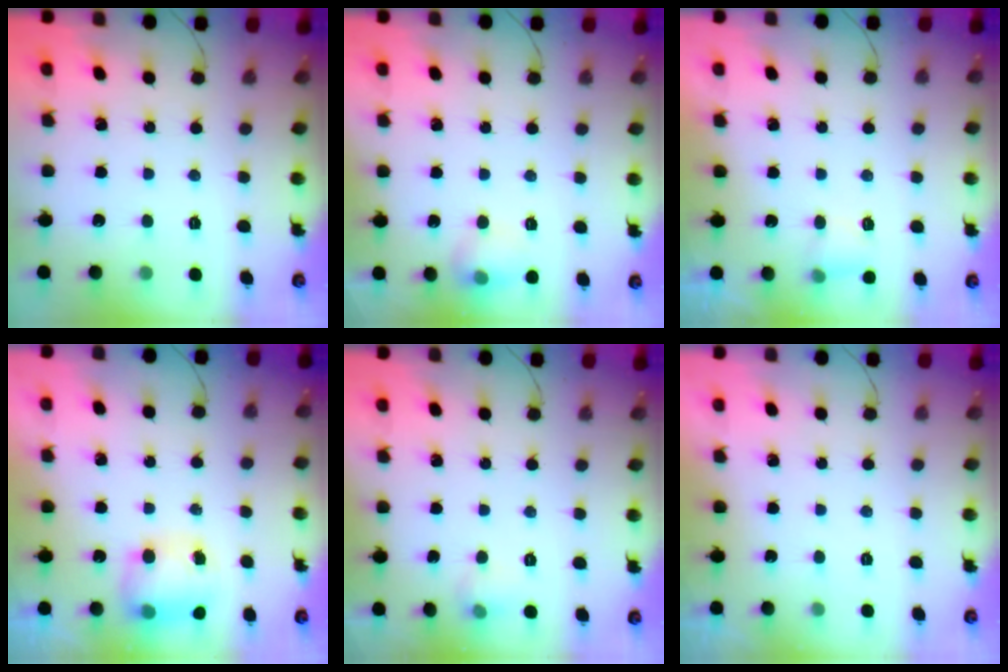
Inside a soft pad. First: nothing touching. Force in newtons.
{"total": 8.5, "press": 8.4, "slide": 1.4}
{"total": 3.9, "press": 3.7, "slide": 1.3}
{"total": 8.4, "press": 8.3, "slide": 1.3}
{"total": 6.3, "press": 4.8, "slide": 4.0}
{"total": 0.0}